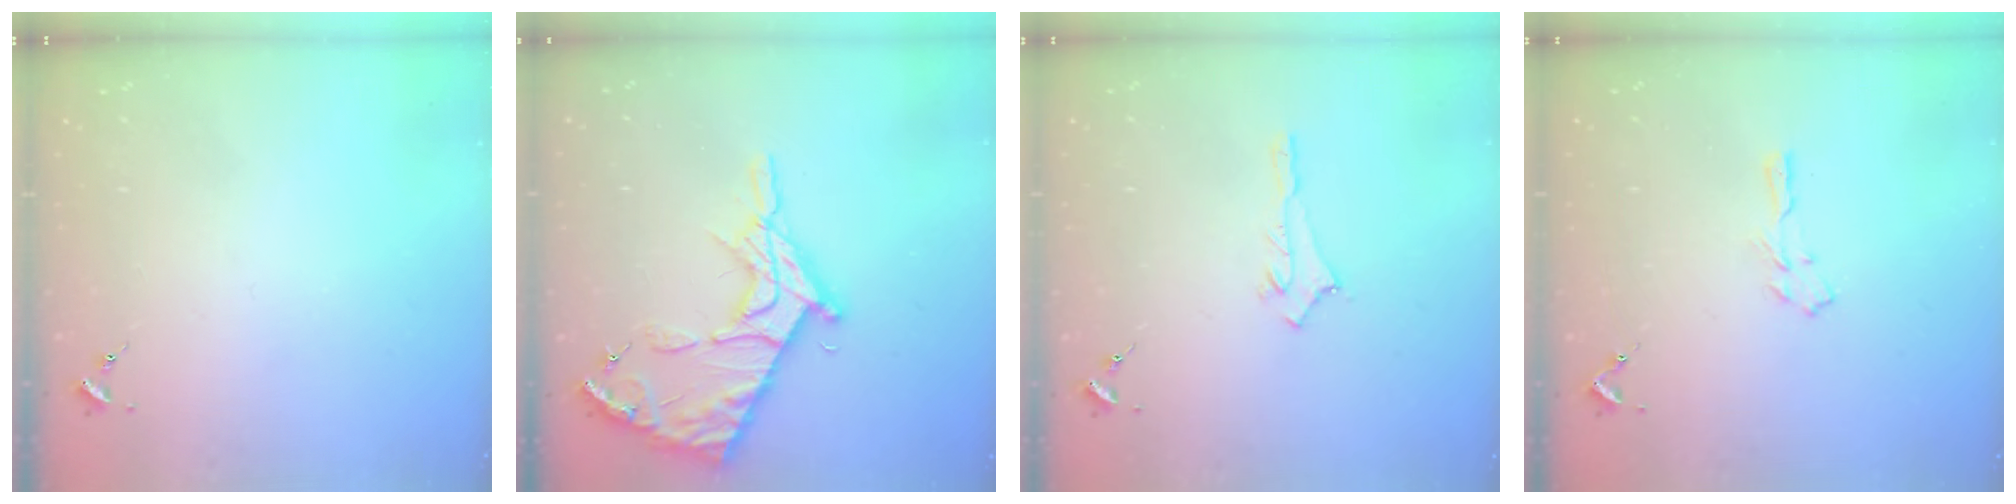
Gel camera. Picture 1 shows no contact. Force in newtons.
{"total": 16.8, "press": 16.8, "slide": 1.3}
{"total": 2.9, "press": 2.9, "slide": 0.2}
{"total": 3.5, "press": 3.5, "slide": 0.4}